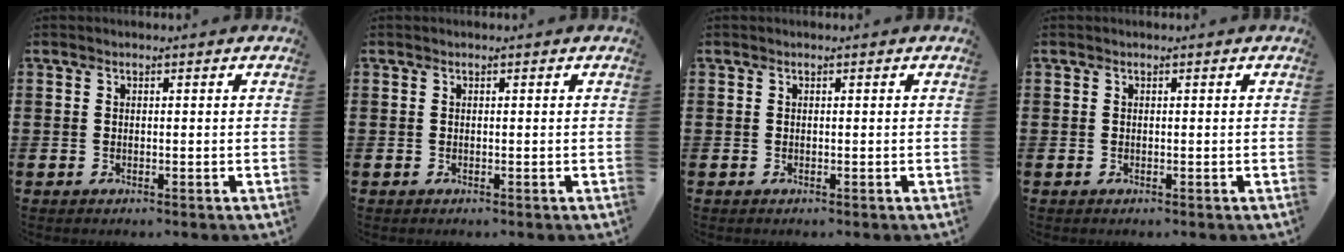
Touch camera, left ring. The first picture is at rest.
{"total": 0.0}
{"total": 0.0}
{"total": 0.0}